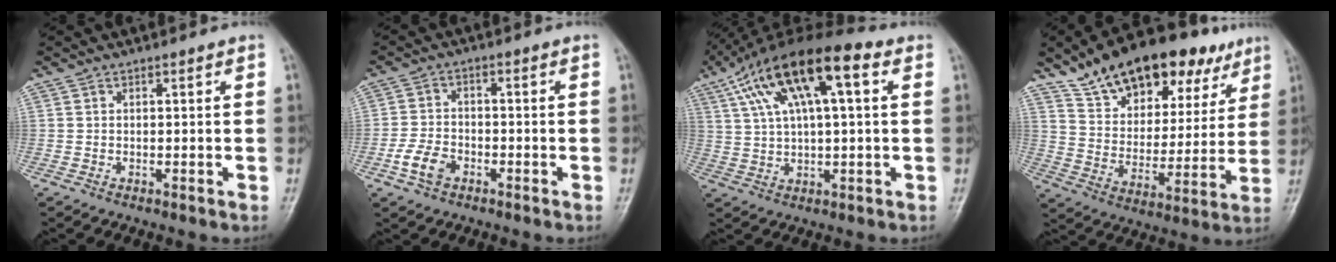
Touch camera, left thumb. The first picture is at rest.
{"total": 5.3, "force": [-2.6, 3.6, 3.0], "torque": [-0.055, 0.015, -0.051]}
{"total": 17.7, "force": [6.8, 6.3, 15.1], "torque": [-0.267, 0.023, 0.113]}
{"total": 23.6, "force": [15.2, 11.8, 13.6], "torque": [-0.172, -0.029, 0.245]}